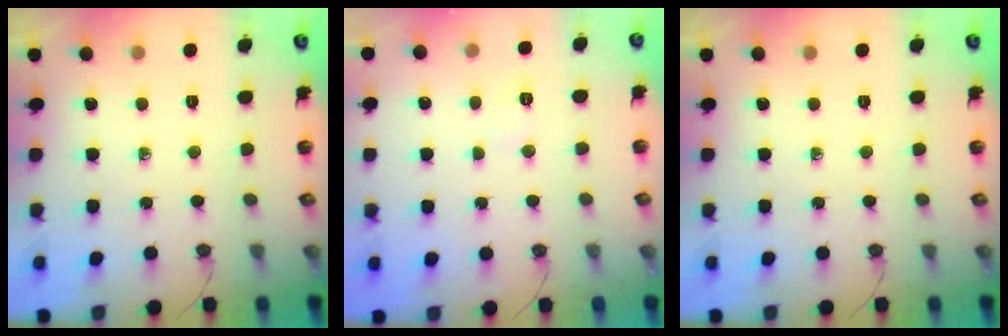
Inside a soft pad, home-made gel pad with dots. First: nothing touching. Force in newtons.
{"total": 3.5, "press": 2.8, "slide": 2.2}
{"total": 0.0}